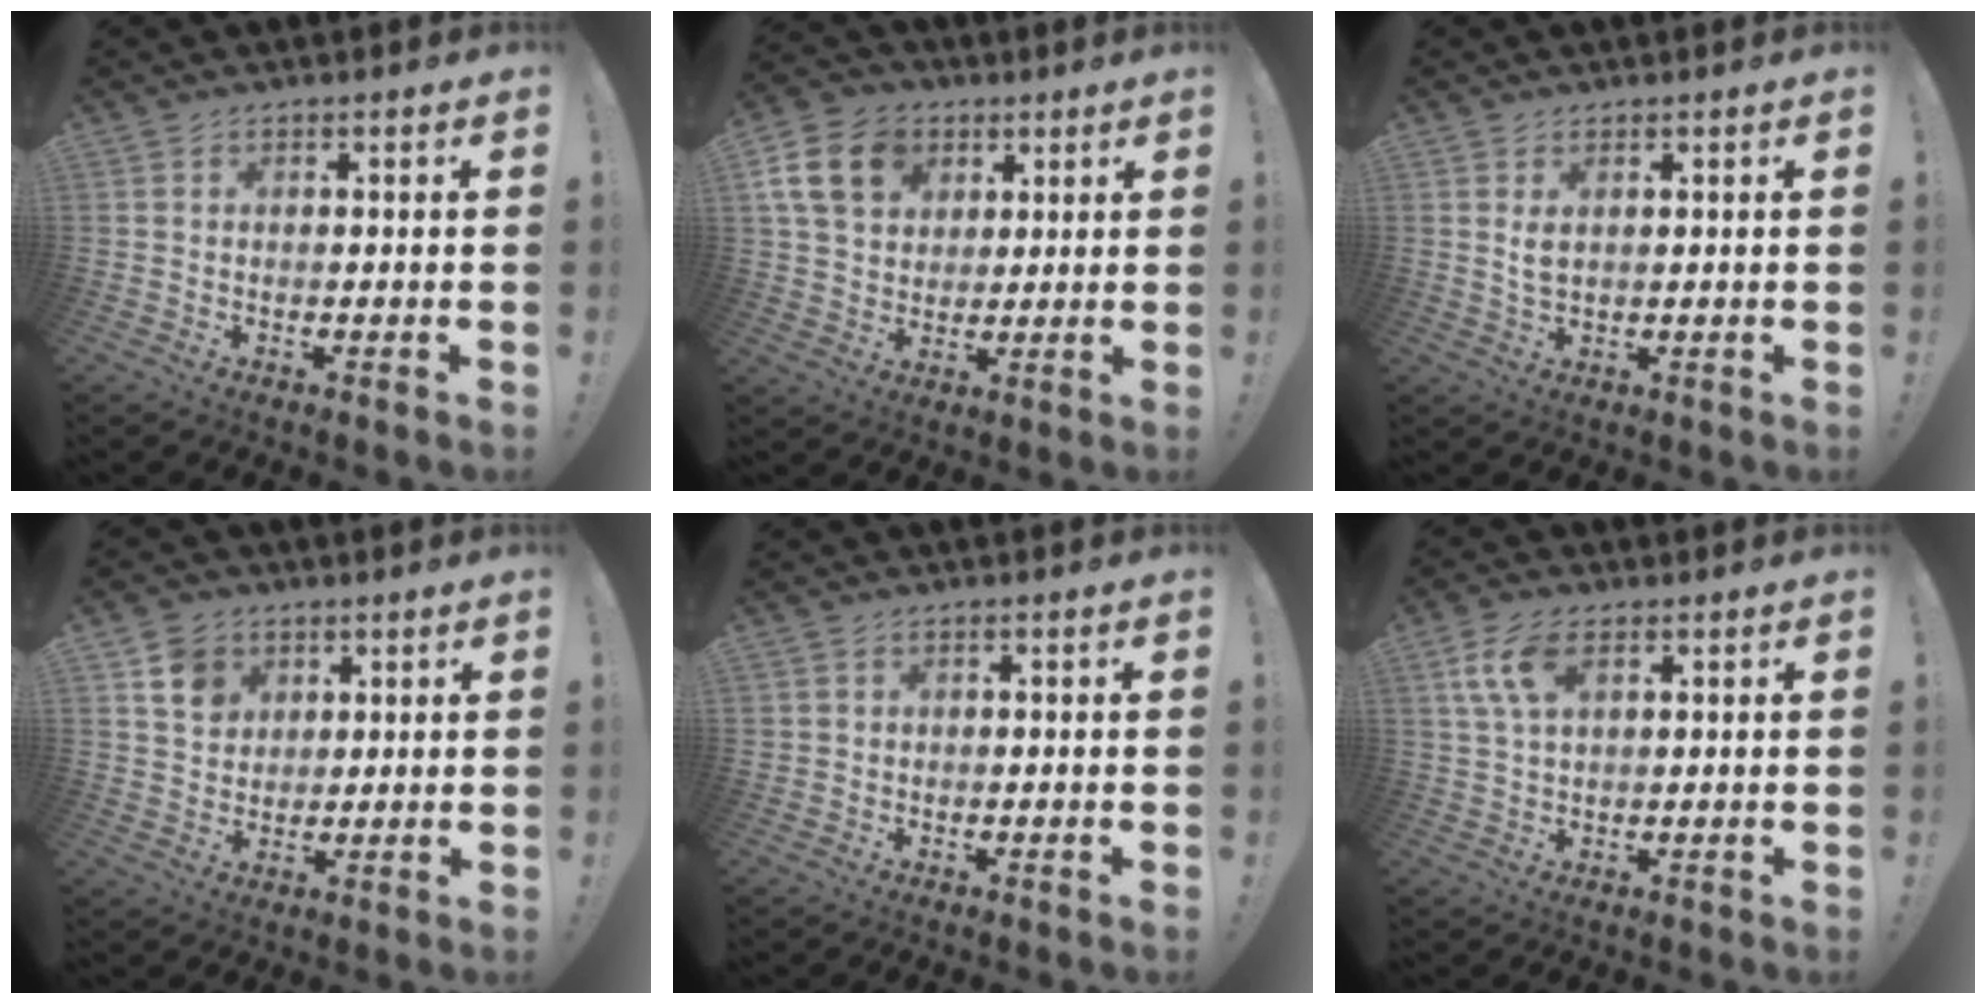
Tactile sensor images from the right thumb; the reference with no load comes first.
{"total": 15.6, "force": [5.7, 12.1, 8.1], "torque": [-0.129, -0.017, 0.115]}
{"total": 3.0, "force": [0.9, 1.4, 2.5], "torque": [-0.040, -0.002, 0.014]}
{"total": 8.2, "force": [4.3, 6.6, 2.4], "torque": [-0.025, -0.025, 0.085]}
{"total": 1.5, "force": [0.7, 1.4, 0.2], "torque": [0.005, -0.004, 0.012]}
{"total": 8.5, "force": [3.3, 4.3, 6.6], "torque": [-0.132, 0.000, 0.062]}